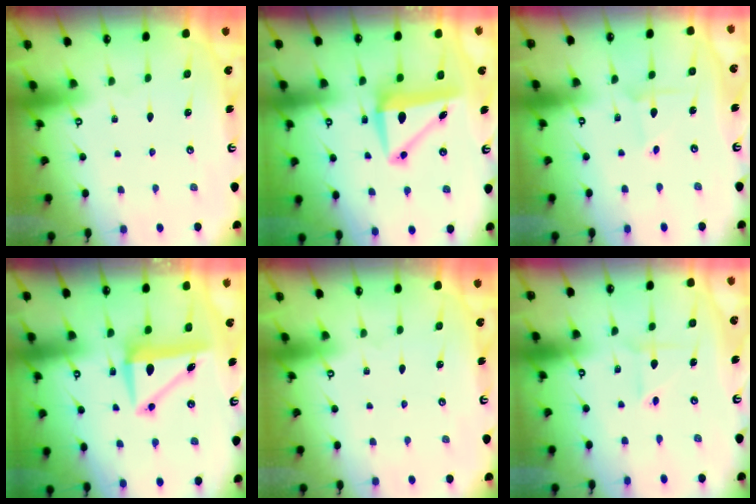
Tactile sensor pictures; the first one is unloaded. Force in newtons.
{"total": 8.9, "press": 8.7, "slide": 1.6}
{"total": 2.9, "press": 2.9, "slide": 0.1}
{"total": 7.6, "press": 7.4, "slide": 1.3}
{"total": 0.0}
{"total": 2.4, "press": 2.2, "slide": 1.0}